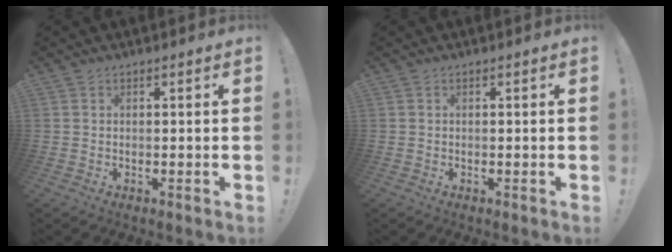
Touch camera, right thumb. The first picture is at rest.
{"total": 0.0}